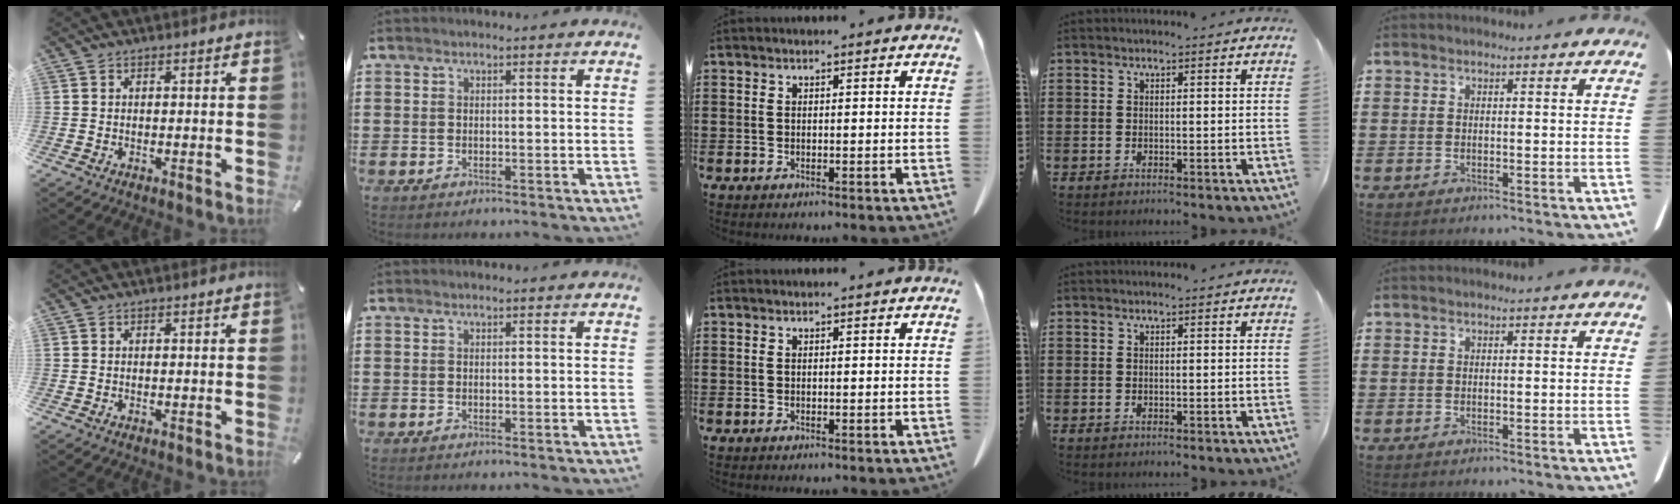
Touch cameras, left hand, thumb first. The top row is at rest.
{}